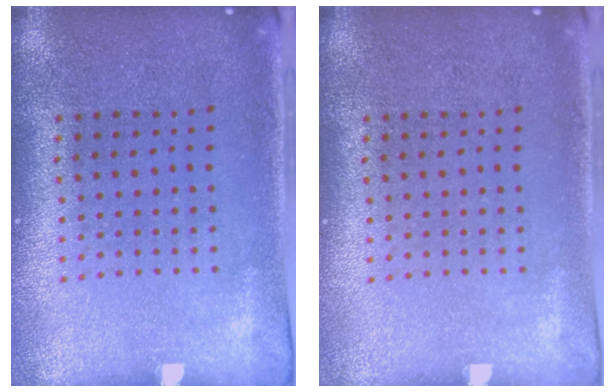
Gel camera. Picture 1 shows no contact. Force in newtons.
{"total": 0.0}